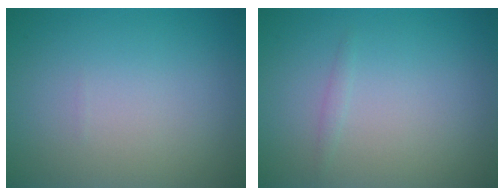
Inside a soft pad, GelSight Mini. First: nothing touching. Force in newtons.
{"total": 0.6, "press": 0.5, "slide": 0.0}